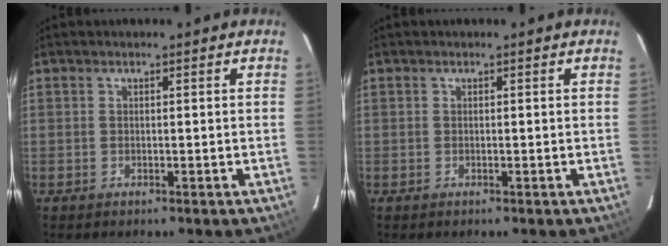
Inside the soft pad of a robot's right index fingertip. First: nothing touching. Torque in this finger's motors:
{"motor_torque": [-0.01, 0.01, 0.00, 0.00]}